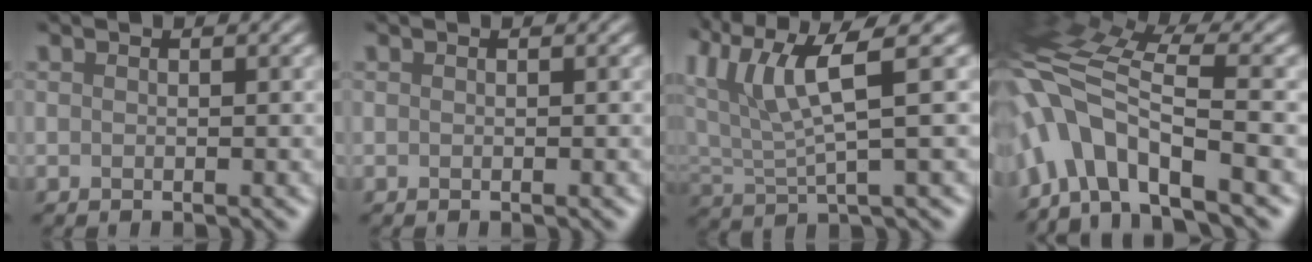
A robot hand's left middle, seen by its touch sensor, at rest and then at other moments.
{"total": 0.0}
{"total": 4.1, "force": [2.4, 0.4, 3.3], "torque": [-0.108, 0.003, 0.065]}
{"total": 9.0, "force": [-5.5, 3.0, 6.5], "torque": [-0.138, 0.018, -0.092]}